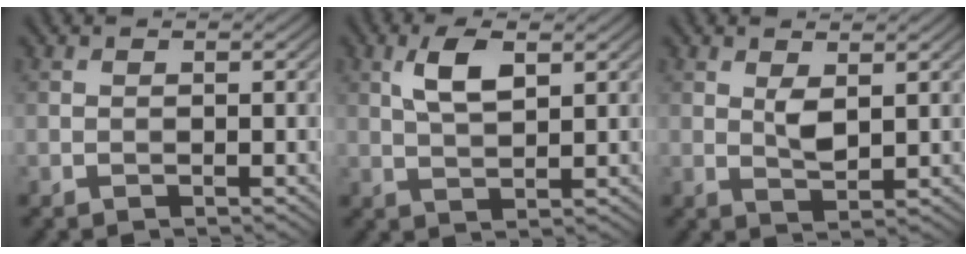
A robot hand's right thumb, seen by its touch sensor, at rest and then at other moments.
{"total": 4.7, "force": [1.9, 1.8, 3.9], "torque": [-0.087, 0.002, 0.039]}
{"total": 2.6, "force": [0.9, 1.1, 2.1], "torque": [-0.045, -0.005, 0.022]}